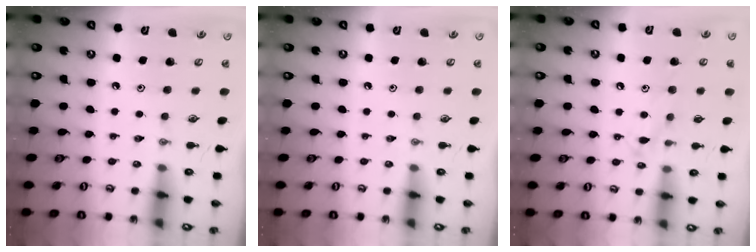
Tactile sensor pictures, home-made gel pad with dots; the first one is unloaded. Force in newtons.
{"total": 0.0}
{"total": 8.9, "press": 8.9, "slide": 0.6}